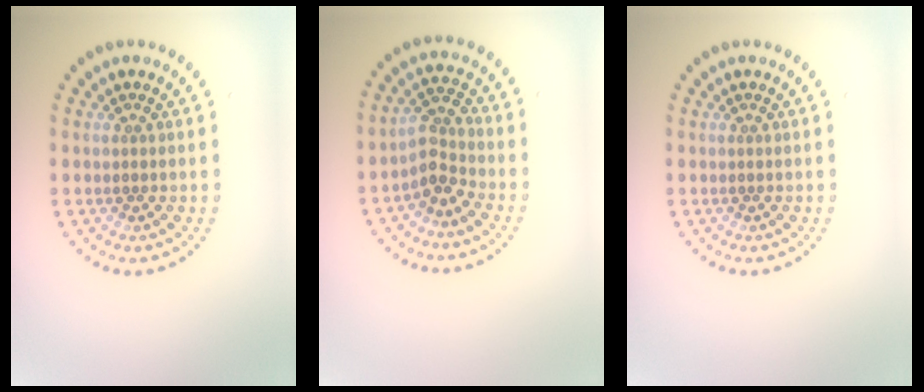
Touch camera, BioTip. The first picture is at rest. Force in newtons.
{"total": 2.8, "press": 2.1, "slide": 1.9}
{"total": 0.0}